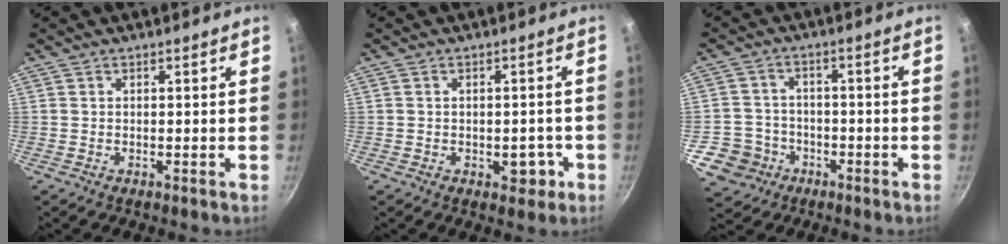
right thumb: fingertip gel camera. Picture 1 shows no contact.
{"total": 3.7, "force": [-1.4, 2.4, 2.5], "torque": [-0.004, 0.014, -0.012]}
{"total": 7.6, "force": [-3.5, 6.7, 1.4], "torque": [-0.002, 0.034, -0.062]}